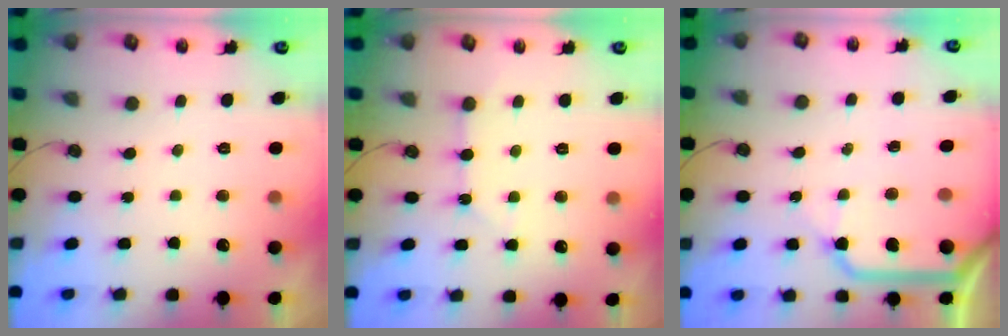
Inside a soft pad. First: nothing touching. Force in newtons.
{"total": 3.6, "press": 3.5, "slide": 0.5}
{"total": 10.8, "press": 10.7, "slide": 1.3}